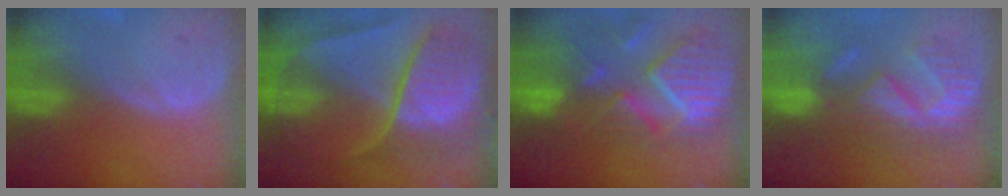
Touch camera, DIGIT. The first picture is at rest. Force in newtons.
{"total": 10.2, "press": 10.2, "slide": 1.0}
{"total": 12.1, "press": 10.5, "slide": 6.0}
{"total": 8.8, "press": 8.7, "slide": 1.7}